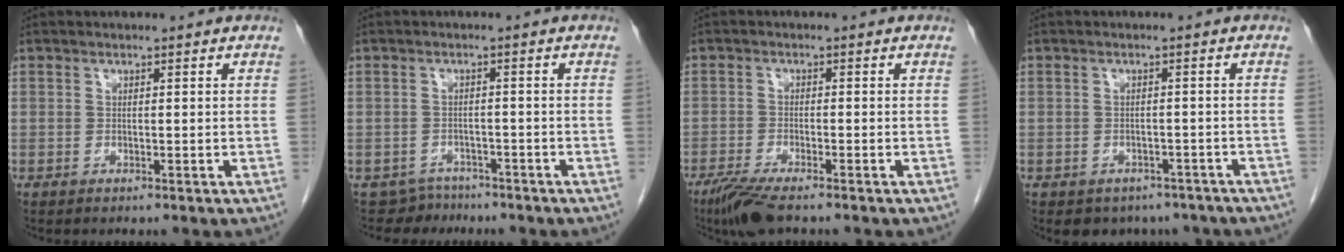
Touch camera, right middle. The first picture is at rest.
{"total": 3.5, "force": [-2.9, 1.7, -1.0], "torque": [0.015, 0.004, -0.047]}
{"total": 5.6, "force": [-4.2, 0.7, 3.6], "torque": [-0.070, -0.015, -0.075]}
{"total": 7.6, "force": [-6.0, 4.4, 1.5], "torque": [-0.009, 0.005, -0.064]}